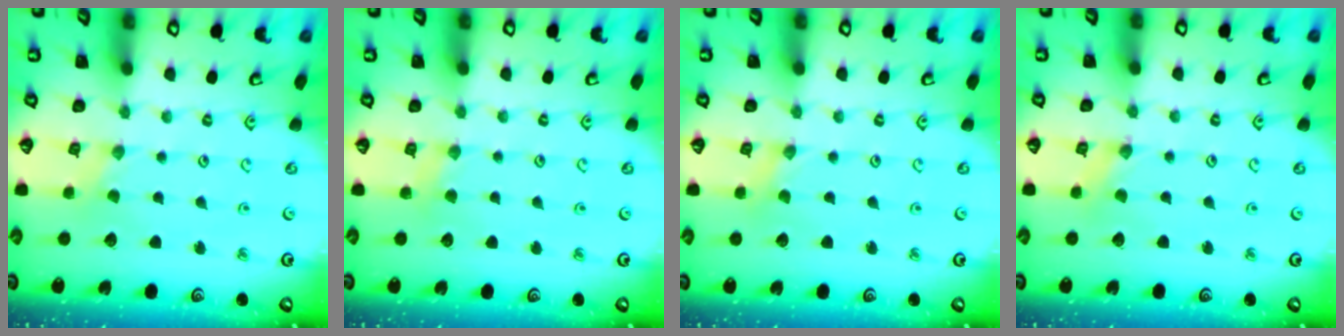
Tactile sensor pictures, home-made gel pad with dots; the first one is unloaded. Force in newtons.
{"total": 3.2, "press": 3.2, "slide": 0.5}
{"total": 0.0}
{"total": 0.0}